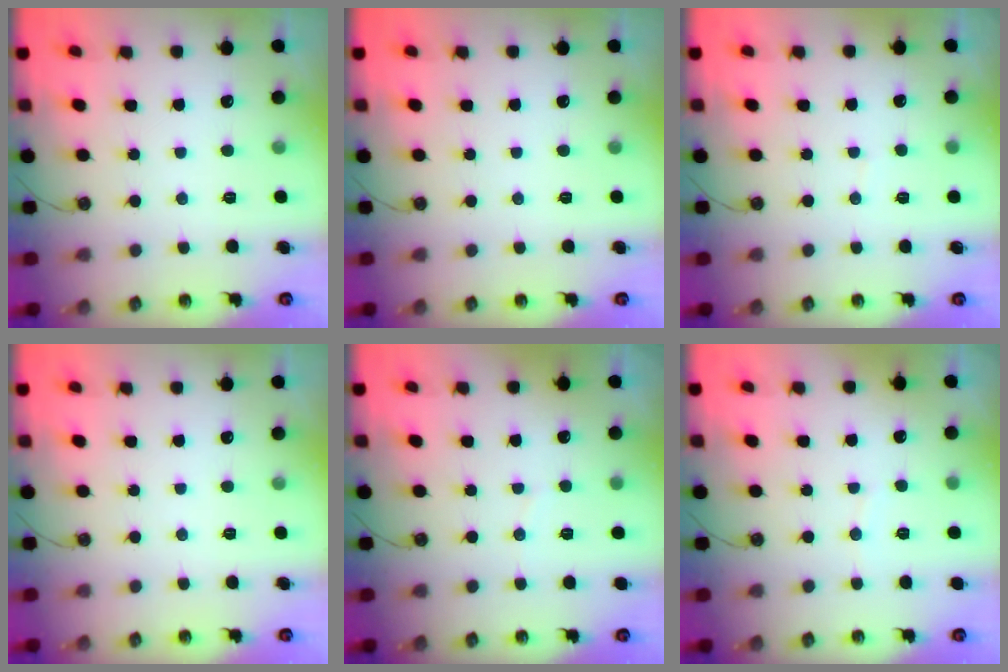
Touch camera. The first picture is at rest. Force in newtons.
{"total": 0.0}
{"total": 2.6, "press": 2.6, "slide": 0.3}
{"total": 0.0}
{"total": 1.8, "press": 1.5, "slide": 1.1}
{"total": 2.4, "press": 2.4, "slide": 0.3}